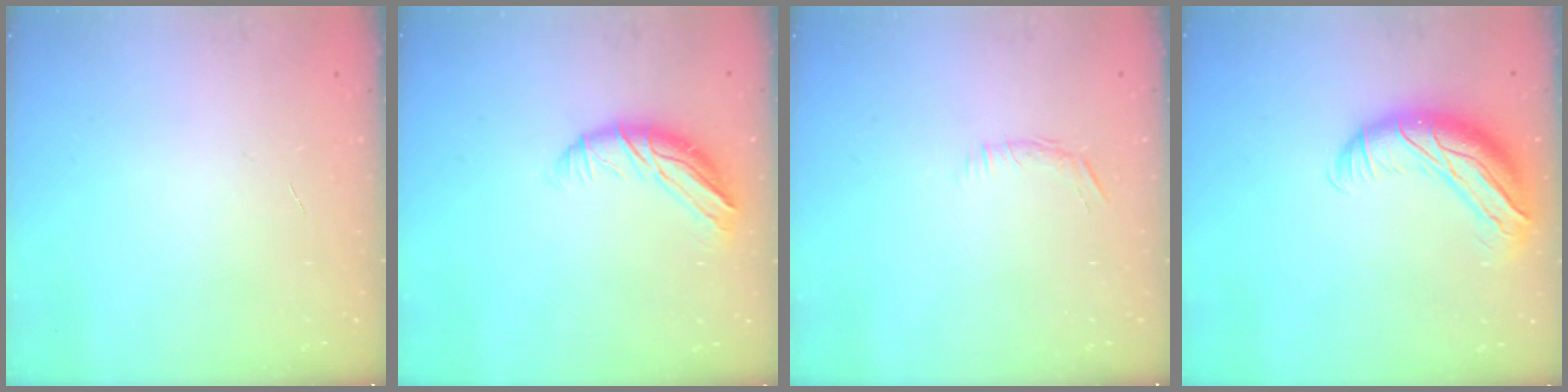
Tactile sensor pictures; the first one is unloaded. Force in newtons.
{"total": 9.7, "press": 9.7, "slide": 0.8}
{"total": 6.2, "press": 5.9, "slide": 1.9}
{"total": 13.1, "press": 12.7, "slide": 3.3}